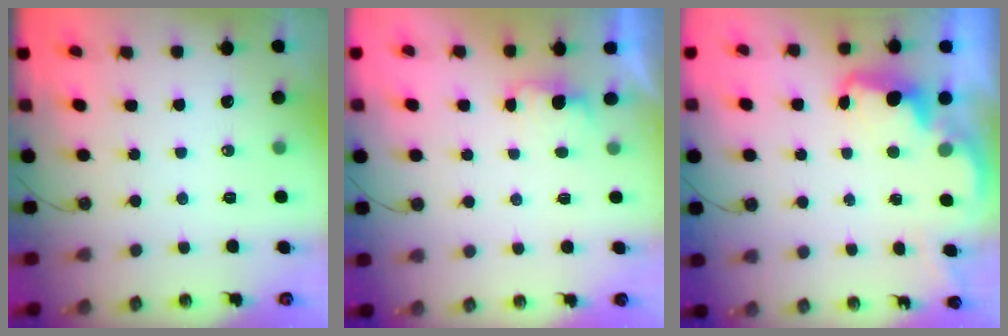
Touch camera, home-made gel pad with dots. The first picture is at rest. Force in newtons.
{"total": 1.5, "press": 1.3, "slide": 0.8}
{"total": 2.7, "press": 2.6, "slide": 0.7}